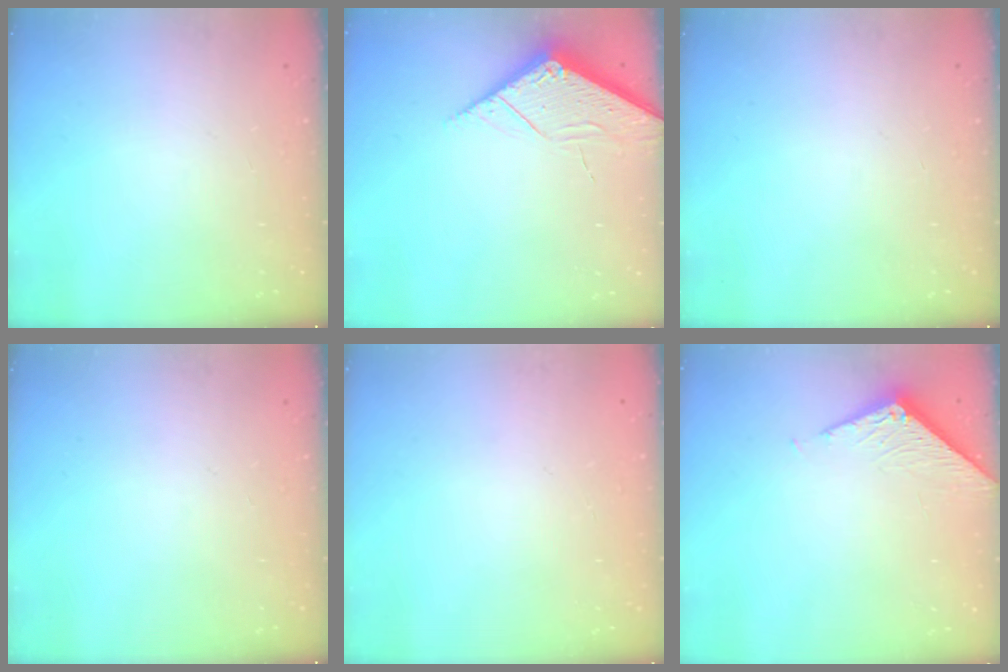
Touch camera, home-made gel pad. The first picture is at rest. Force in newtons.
{"total": 3.9, "press": 3.9, "slide": 0.4}
{"total": 0.0}
{"total": 0.0}
{"total": 0.0}
{"total": 5.6, "press": 5.5, "slide": 0.4}